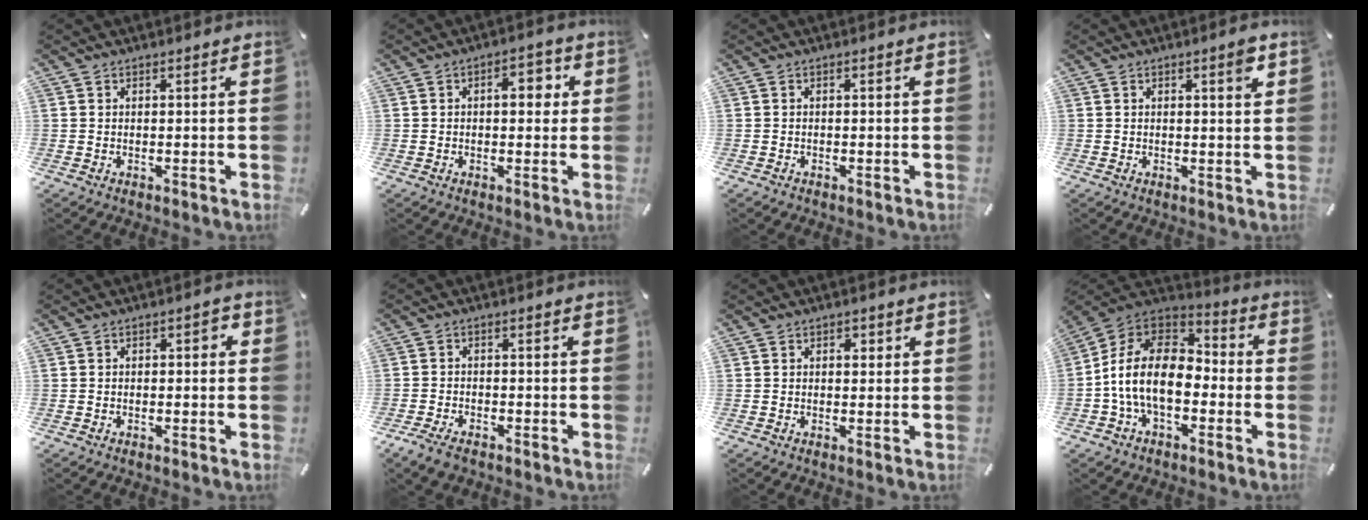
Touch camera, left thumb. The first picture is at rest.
{"total": 5.4, "force": [0.8, 3.0, 4.5], "torque": [-0.051, -0.001, 0.002]}
{"total": 0.5, "force": [-0.4, 0.3, 0.2], "torque": [-0.003, 0.001, -0.009]}
{"total": 3.1, "force": [1.2, 0.6, 2.8], "torque": [-0.040, -0.004, 0.015]}
{"total": 1.9, "force": [-1.1, 0.9, 1.2], "torque": [-0.023, 0.010, -0.024]}
{"total": 3.8, "force": [-2.8, 1.8, 1.8], "torque": [-0.049, 0.009, -0.058]}
{"total": 1.6, "force": [0.3, 1.2, 1.0], "torque": [-0.013, 0.005, 0.001]}
{"total": 15.5, "force": [-4.4, 9.7, 11.3], "torque": [-0.239, 0.024, -0.082]}